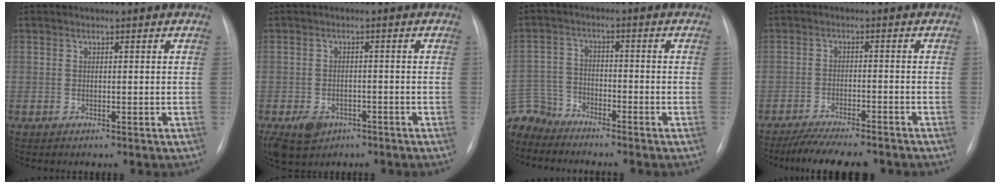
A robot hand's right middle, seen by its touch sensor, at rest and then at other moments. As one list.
[{"total": 6.3, "force": [-3.5, 4.5, 2.7], "torque": [-0.052, -0.001, -0.045]}, {"total": 7.3, "force": [-7.0, 2.2, 0.1], "torque": [-0.010, 0.005, -0.143]}, {"total": 11.1, "force": [-9.7, 1.9, 5.1], "torque": [-0.075, -0.007, -0.143]}]